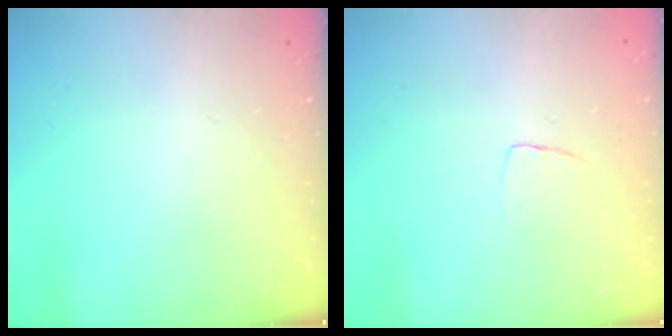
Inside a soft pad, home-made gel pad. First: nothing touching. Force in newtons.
{"total": 3.3, "press": 3.3, "slide": 0.2}